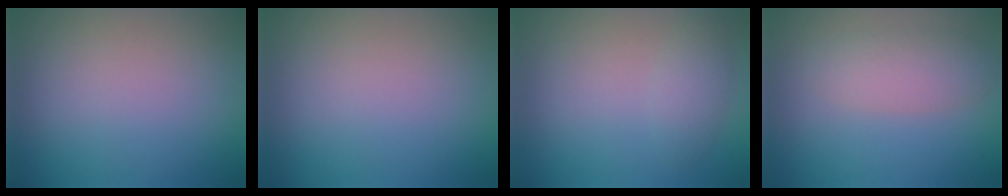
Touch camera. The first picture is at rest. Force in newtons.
{"total": 0.0}
{"total": 1.7, "press": 1.7, "slide": 0.1}
{"total": 2.9, "press": 2.9, "slide": 0.1}